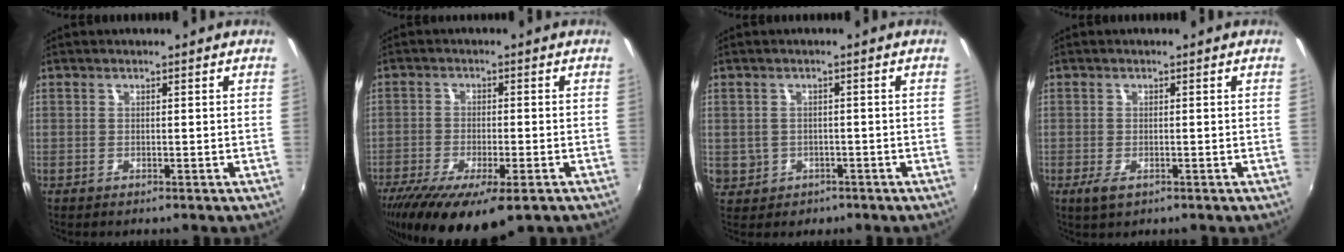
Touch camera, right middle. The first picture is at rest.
{"total": 15.6, "force": [-10.4, 4.2, 10.8], "torque": [-0.214, -0.063, -0.164]}
{"total": 5.0, "force": [-0.9, 4.7, 1.4], "torque": [-0.045, 0.000, 0.001]}
{"total": 2.2, "force": [-1.1, 0.7, 1.8], "torque": [-0.034, -0.010, -0.019]}